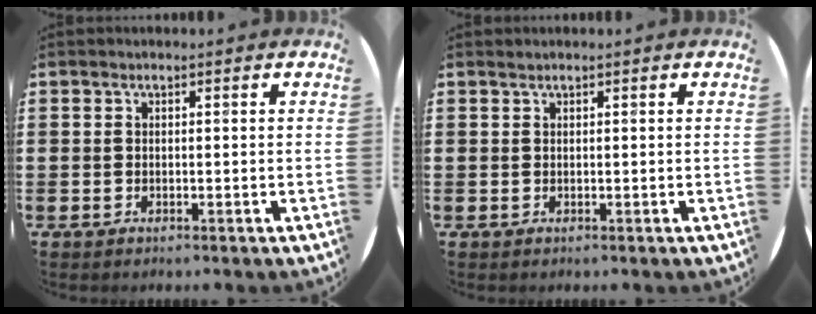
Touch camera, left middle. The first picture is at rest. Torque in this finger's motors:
{"motor_torque": [0.24, -0.14, 0.02, -0.01]}